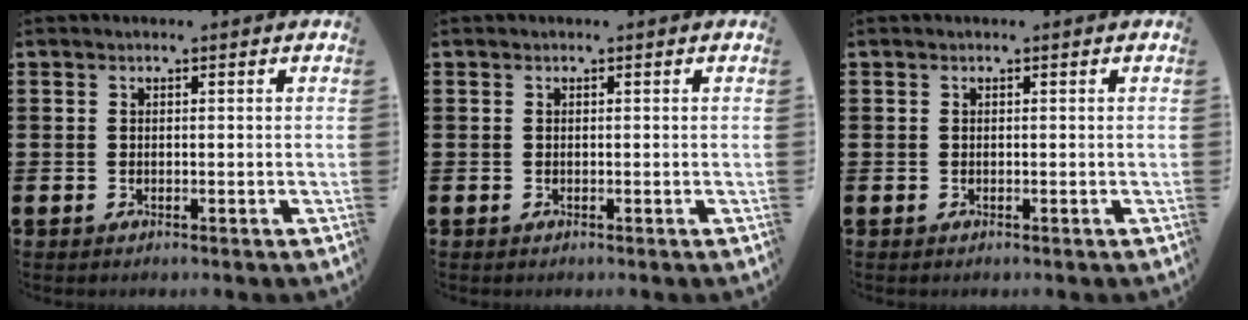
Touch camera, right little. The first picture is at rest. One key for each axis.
{"total": 0.0}
{"total": 0.0}